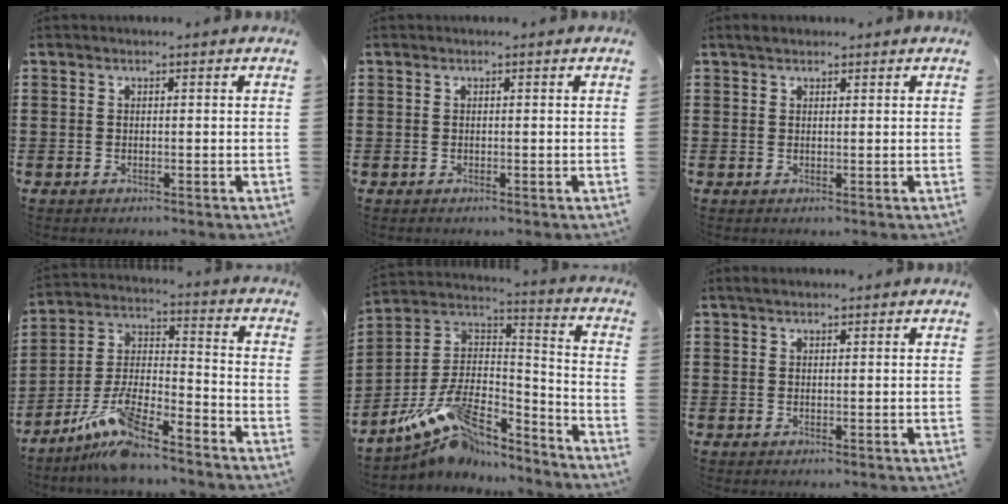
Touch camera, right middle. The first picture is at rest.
{"total": 0.0}
{"total": 1.2, "force": [1.0, 0.6, 0.3], "torque": [0.000, 0.002, 0.018]}
{"total": 9.5, "force": [-8.1, 0.8, 4.9], "torque": [-0.117, -0.005, -0.166]}
{"total": 12.0, "force": [-8.7, 4.4, 6.9], "torque": [-0.142, 0.016, -0.169]}
{"total": 1.0, "force": [0.8, 0.5, 0.2], "torque": [-0.007, 0.004, 0.016]}